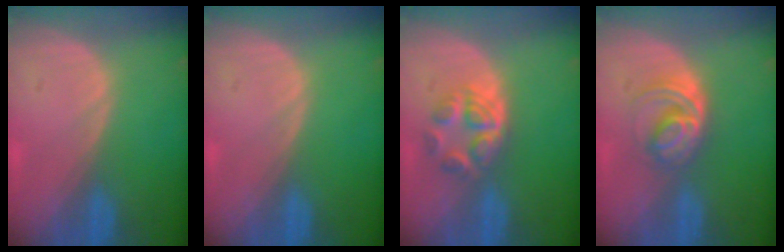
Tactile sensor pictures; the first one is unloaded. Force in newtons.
{"total": 0.0}
{"total": 6.2, "press": 5.2, "slide": 3.3}
{"total": 6.2, "press": 5.3, "slide": 3.2}